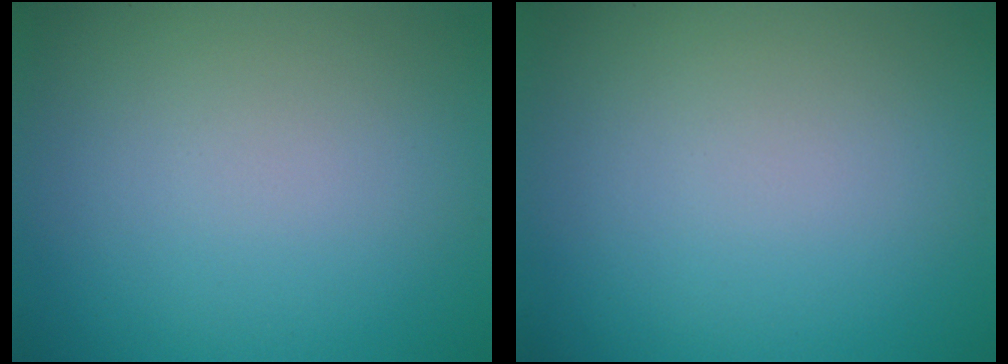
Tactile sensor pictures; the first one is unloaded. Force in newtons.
{"total": 0.0}